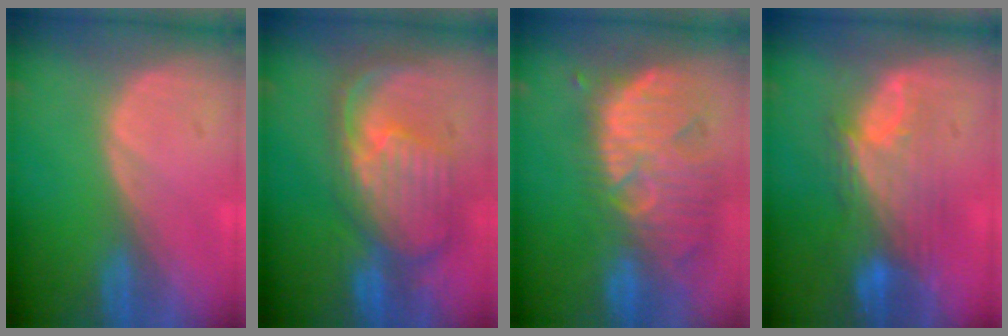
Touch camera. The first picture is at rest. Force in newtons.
{"total": 10.8, "press": 9.6, "slide": 5.1}
{"total": 12.4, "press": 11.0, "slide": 5.7}
{"total": 9.2, "press": 8.0, "slide": 4.5}